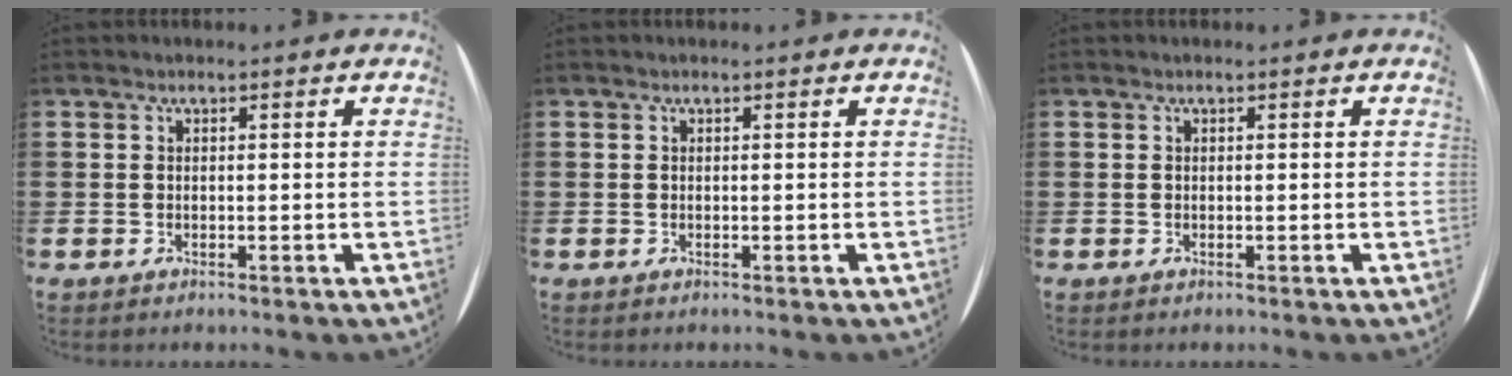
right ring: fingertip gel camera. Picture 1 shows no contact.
{"total": 0.0}
{"total": 0.0}